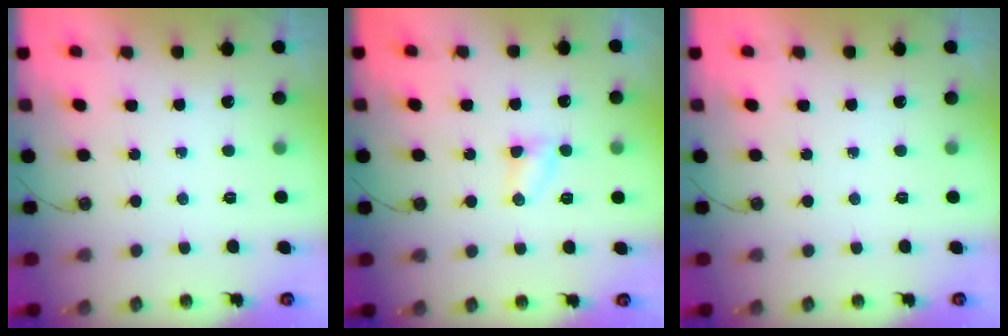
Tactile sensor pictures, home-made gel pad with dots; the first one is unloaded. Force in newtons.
{"total": 3.0, "press": 3.0, "slide": 0.4}
{"total": 0.0}